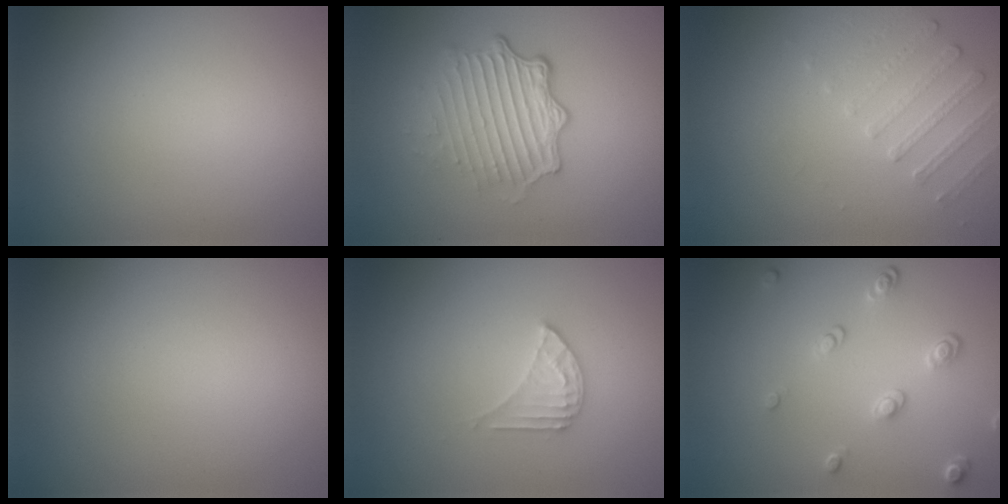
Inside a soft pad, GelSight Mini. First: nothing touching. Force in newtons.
{"total": 4.7, "press": 3.2, "slide": 3.4}
{"total": 1.7, "press": 1.2, "slide": 1.2}
{"total": 0.0}
{"total": 2.1, "press": 2.0, "slide": 0.4}
{"total": 2.2, "press": 1.4, "slide": 1.7}